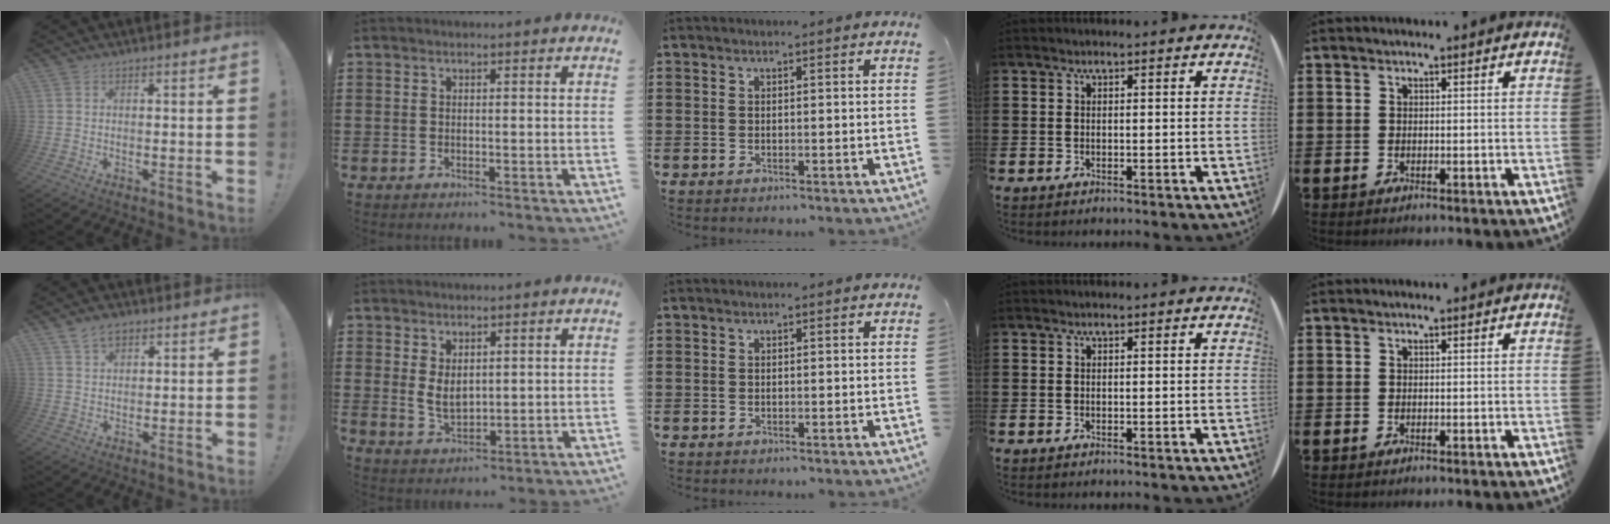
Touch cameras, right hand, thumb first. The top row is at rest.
{"thumb": {"total": 5.0, "force": [3.3, 2.9, 2.3], "torque": [-0.040, -0.011, 0.062]}, "index": {"total": 3.5, "force": [1.5, 2.0, 2.4], "torque": [-0.043, 0.001, 0.026]}}